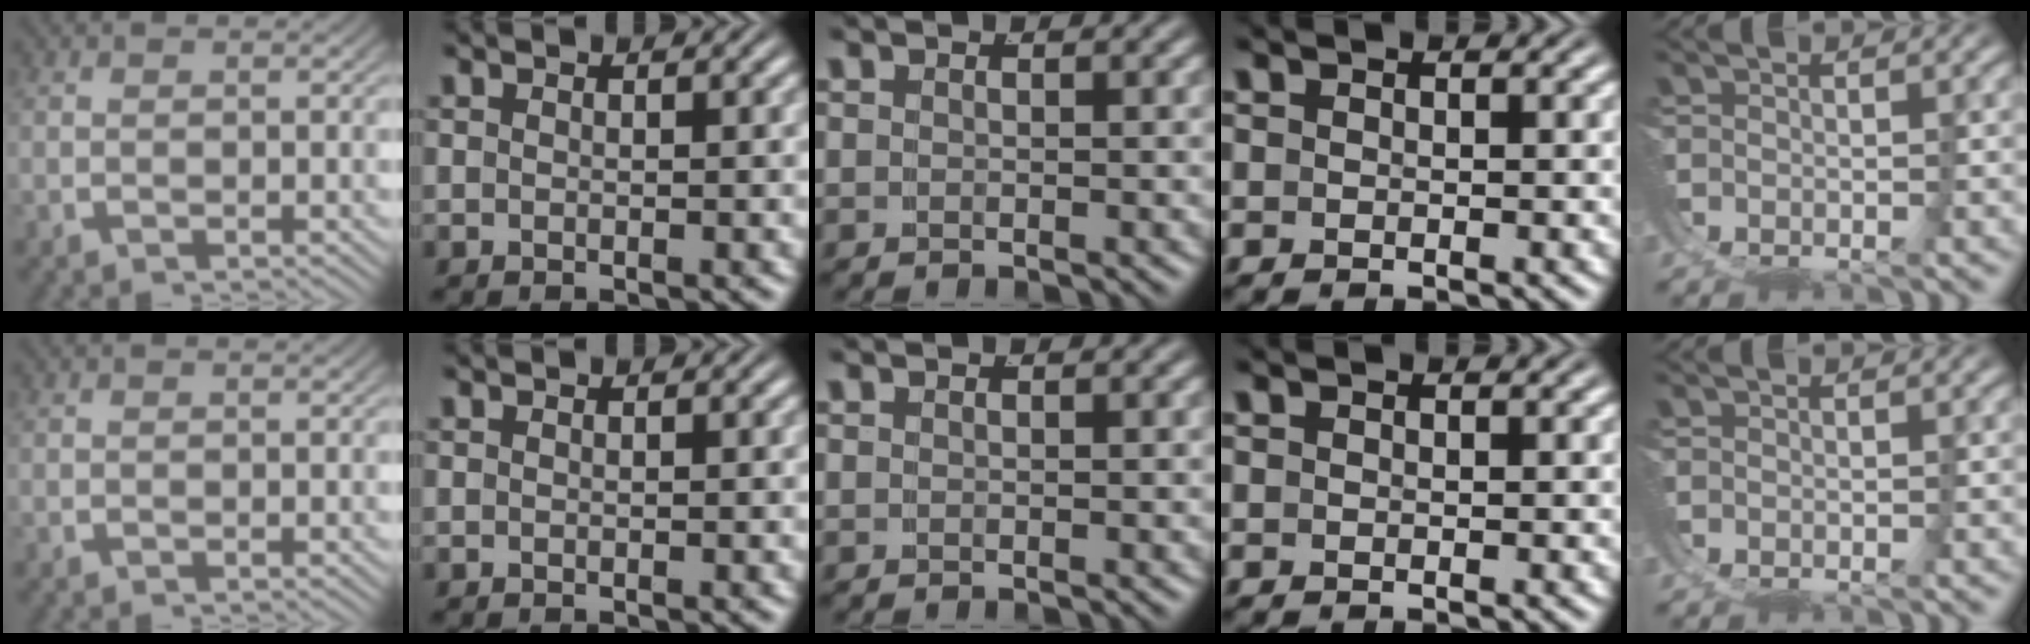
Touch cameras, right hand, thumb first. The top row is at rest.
{}